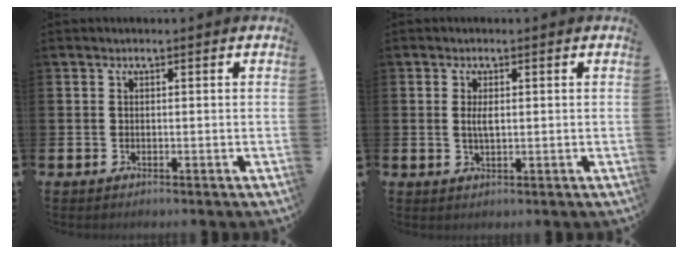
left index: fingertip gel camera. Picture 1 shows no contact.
{"total": 2.2, "force": [0.3, 0.8, 2.0], "torque": [-0.037, 0.003, 0.004]}